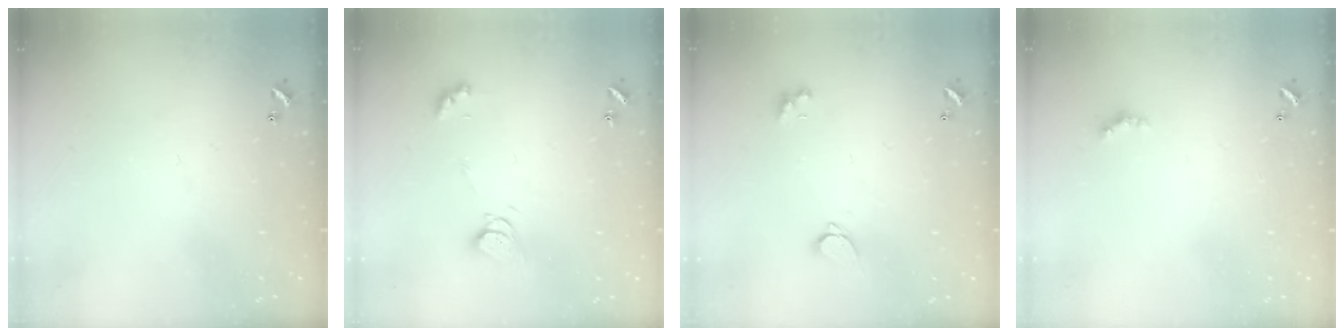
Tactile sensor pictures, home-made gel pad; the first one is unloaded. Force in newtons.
{"total": 6.3, "press": 6.3, "slide": 0.3}
{"total": 2.2, "press": 2.0, "slide": 0.9}
{"total": 1.6, "press": 1.6, "slide": 0.4}